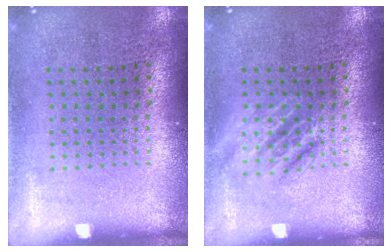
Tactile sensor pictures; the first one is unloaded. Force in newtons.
{"total": 2.1, "press": 2.1, "slide": 0.2}